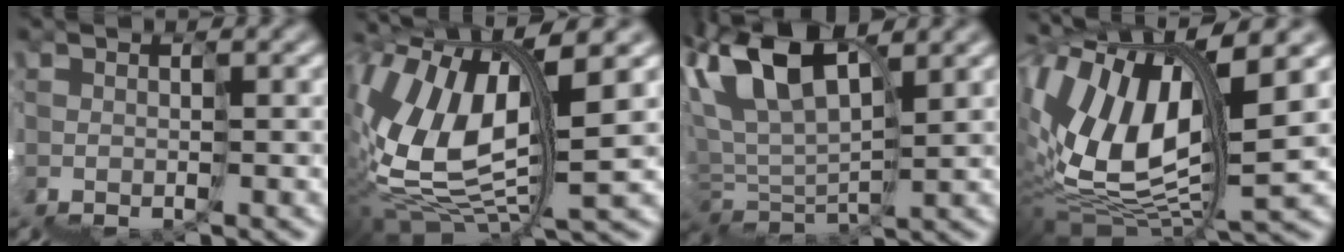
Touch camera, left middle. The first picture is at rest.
{"total": 6.2, "force": [4.6, 0.9, 4.1], "torque": [-0.118, 0.035, 0.074]}
{"total": 4.1, "force": [4.1, -0.1, 0.4], "torque": [-0.020, 0.047, 0.055]}
{"total": 7.1, "force": [5.1, 2.2, 4.5], "torque": [-0.121, 0.037, 0.075]}